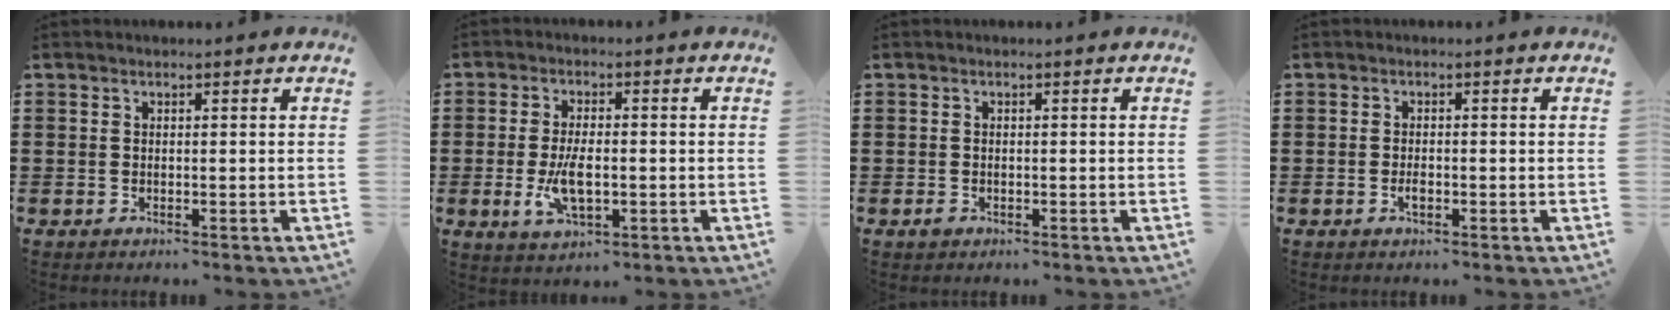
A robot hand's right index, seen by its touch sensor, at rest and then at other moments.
{"total": 5.9, "force": [-1.1, 2.6, 5.2], "torque": [-0.118, -0.006, -0.024]}
{"total": 0.9, "force": [-0.5, 0.6, 0.4], "torque": [-0.010, 0.000, -0.009]}
{"total": 1.6, "force": [-0.6, 0.7, 1.3], "torque": [-0.026, -0.002, -0.010]}